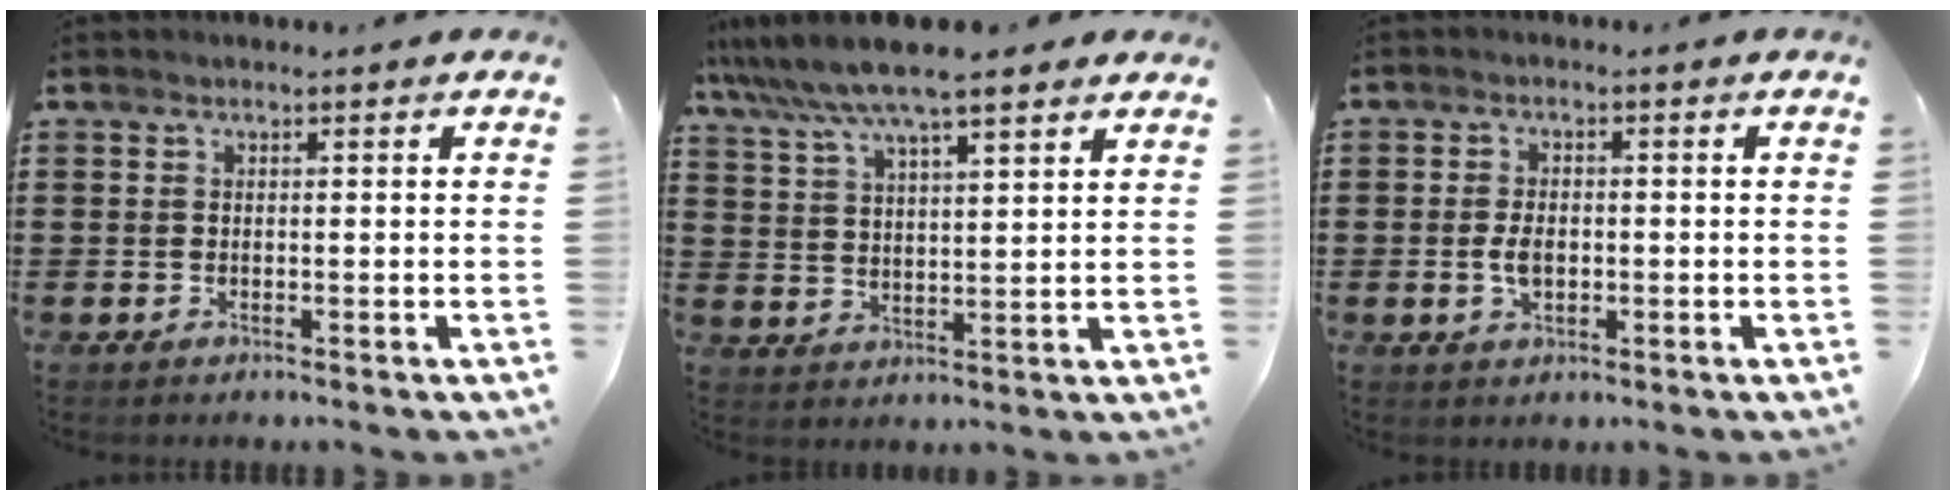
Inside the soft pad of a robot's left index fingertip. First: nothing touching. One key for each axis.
{"total": 7.9, "fx": 6.7, "fy": 1.0, "fz": 4.2, "tx": -0.104, "ty": -0.019, "tz": 0.116}
{"total": 3.2, "fx": -0.3, "fy": 1.8, "fz": 2.6, "tx": -0.066, "ty": -0.002, "tz": -0.011}